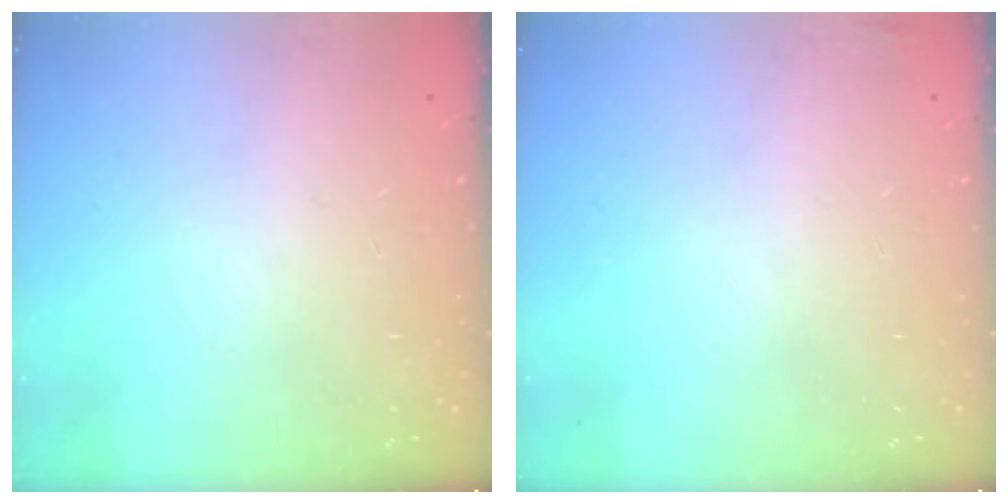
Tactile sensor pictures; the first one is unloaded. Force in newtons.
{"total": 2.8, "press": 2.6, "slide": 0.9}